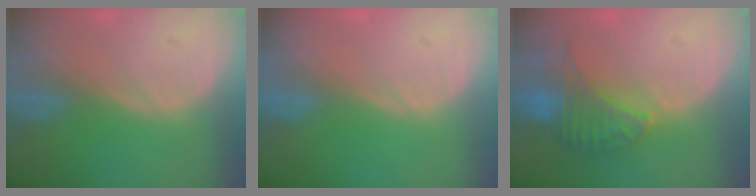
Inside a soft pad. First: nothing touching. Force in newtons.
{"total": 0.0}
{"total": 7.4, "press": 7.1, "slide": 2.1}